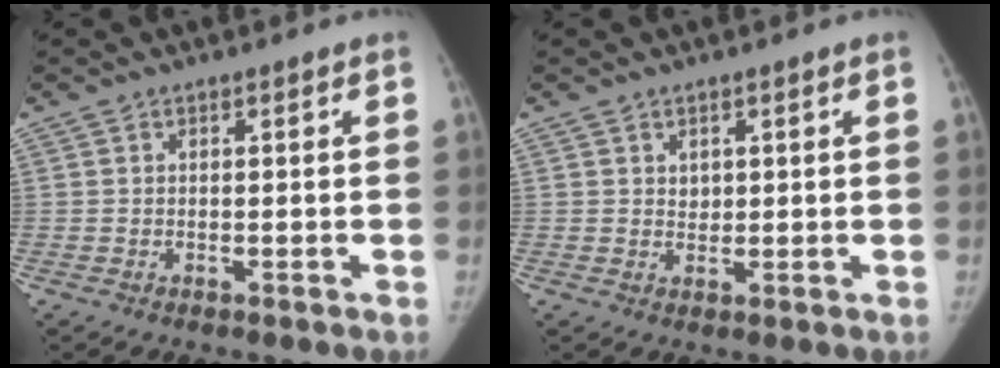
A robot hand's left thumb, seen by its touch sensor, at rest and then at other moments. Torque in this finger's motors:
{"motor_torque": [0.08, -0.01, 0.30, -0.01, -0.04]}